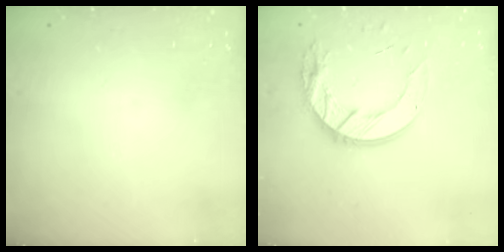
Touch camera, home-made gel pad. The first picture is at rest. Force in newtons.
{"total": 14.7, "press": 14.6, "slide": 1.3}